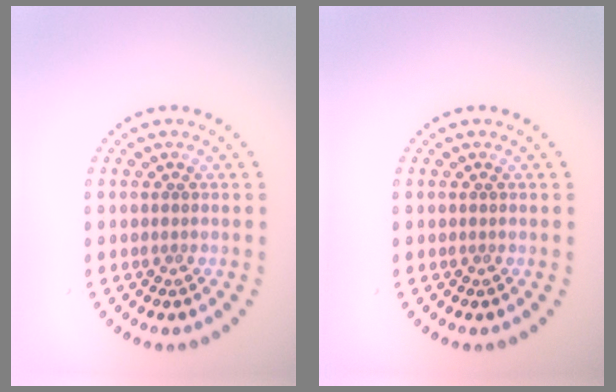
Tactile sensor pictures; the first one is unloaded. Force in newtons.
{"total": 0.0}